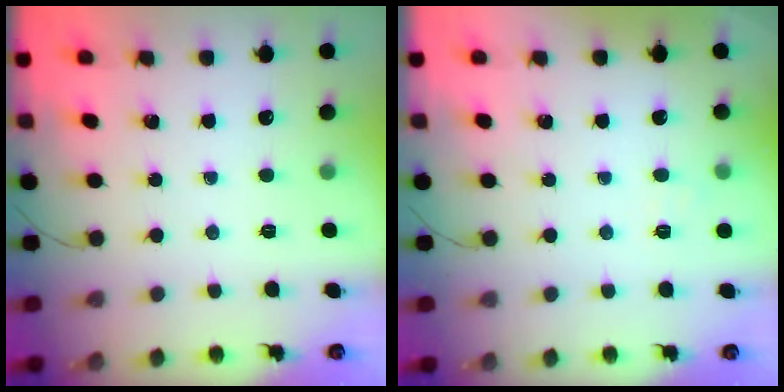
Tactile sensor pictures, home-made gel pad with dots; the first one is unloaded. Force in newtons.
{"total": 3.9, "press": 3.8, "slide": 1.0}